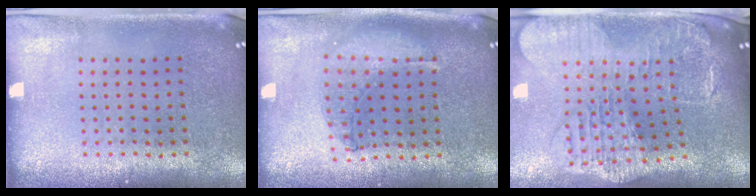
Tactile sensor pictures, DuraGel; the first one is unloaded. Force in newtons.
{"total": 1.0, "press": 1.0, "slide": 0.2}
{"total": 2.9, "press": 2.4, "slide": 1.5}